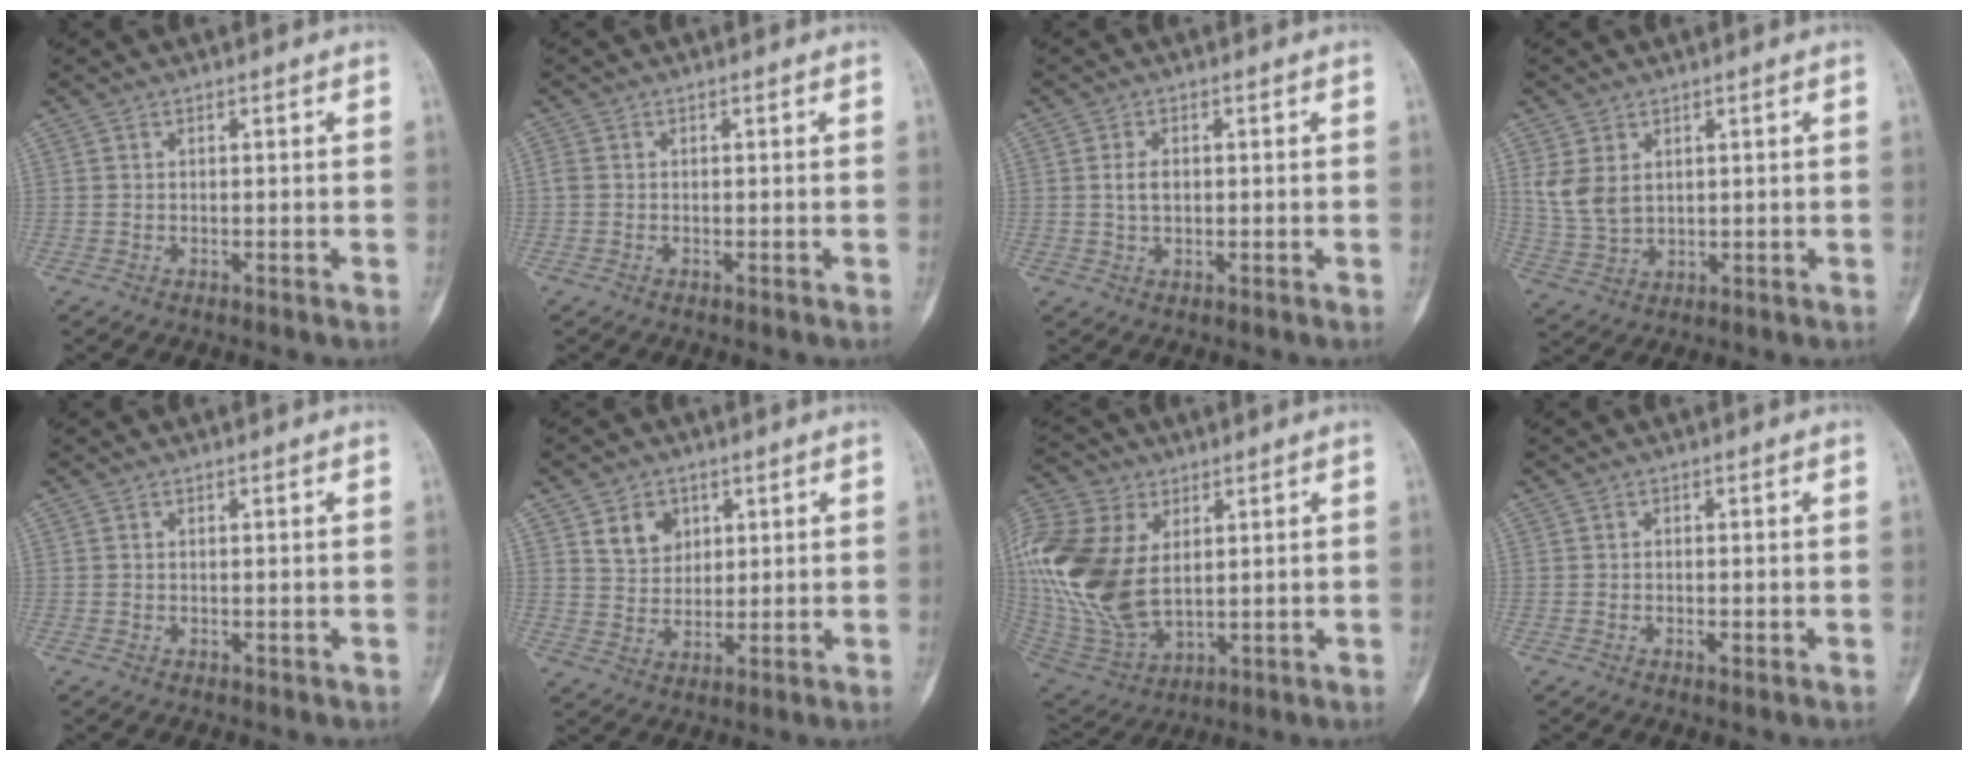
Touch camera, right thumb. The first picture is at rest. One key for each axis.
{"total": 0.9, "fx": 0.0, "fy": 0.7, "fz": 0.6, "tx": -0.015, "ty": -0.001, "tz": -0.002}
{"total": 3.0, "fx": 0.3, "fy": 1.9, "fz": 2.3, "tx": -0.042, "ty": 0.002, "tz": 0.007}
{"total": 6.5, "fx": 2.1, "fy": 4.6, "fz": 4.1, "tx": -0.077, "ty": -0.008, "tz": 0.058}
{"total": 0.0}
{"total": 6.7, "fx": 3.0, "fy": 5.2, "fz": 2.8, "tx": -0.023, "ty": -0.017, "tz": 0.057}
{"total": 22.1, "fx": 4.4, "fy": 14.0, "fz": 16.5, "tx": -0.372, "ty": -0.024, "tz": 0.091}
{"total": 1.3, "fx": -0.4, "fy": 0.6, "fz": 1.0, "tx": -0.018, "ty": -0.001, "tz": -0.007}